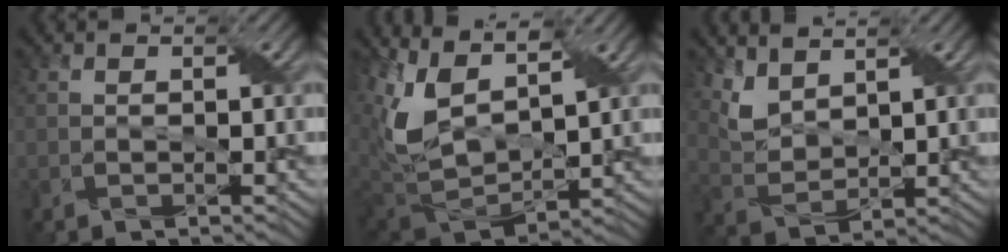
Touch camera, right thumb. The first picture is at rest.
{"total": 11.9, "force": [4.7, 6.2, 9.0], "torque": [-0.238, 0.008, 0.091]}
{"total": 4.8, "force": [3.4, 2.3, 2.4], "torque": [-0.072, -0.002, 0.076]}